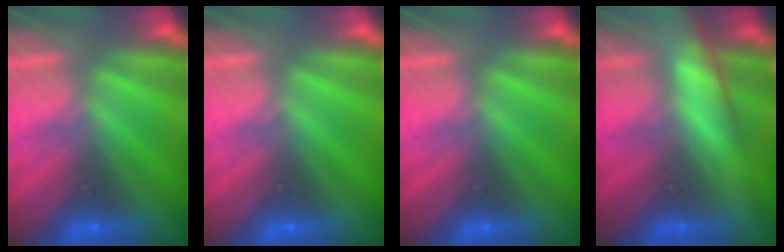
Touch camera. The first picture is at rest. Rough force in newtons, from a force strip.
{"total": 0.0}
{"total": 0.0}
{"total": 5.5}